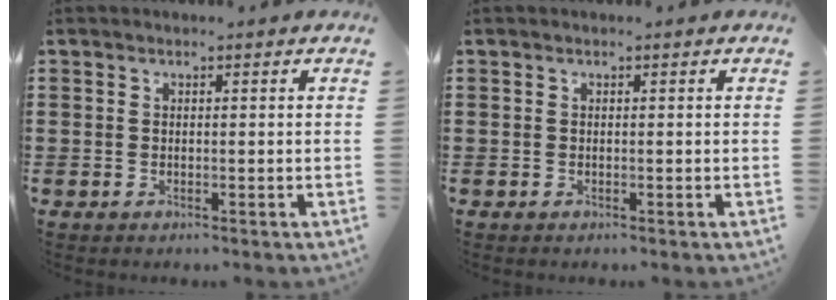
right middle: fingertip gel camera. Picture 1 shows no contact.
{"total": 0.0}